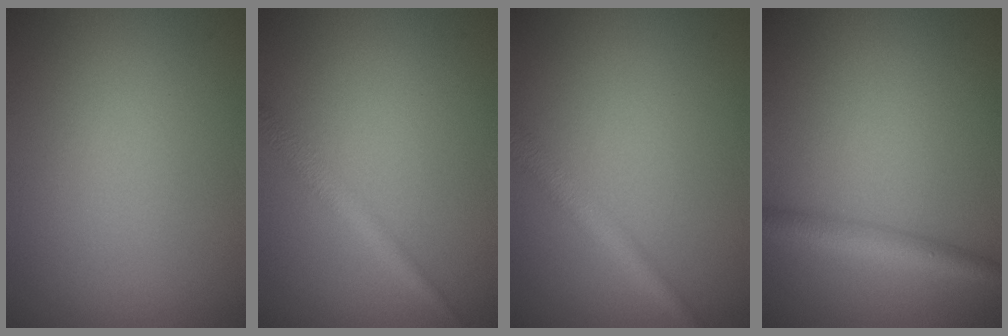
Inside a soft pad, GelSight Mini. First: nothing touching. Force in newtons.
{"total": 2.0, "press": 2.0, "slide": 0.0}
{"total": 2.7, "press": 2.7, "slide": 0.1}
{"total": 3.0, "press": 3.0, "slide": 0.1}